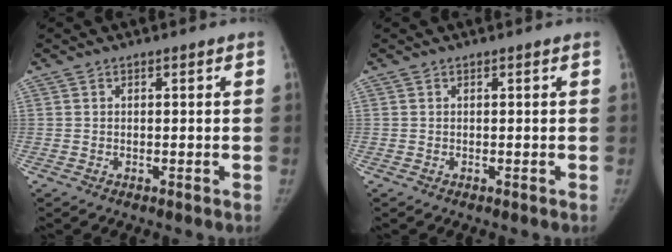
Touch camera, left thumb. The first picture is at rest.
{"total": 0.0}